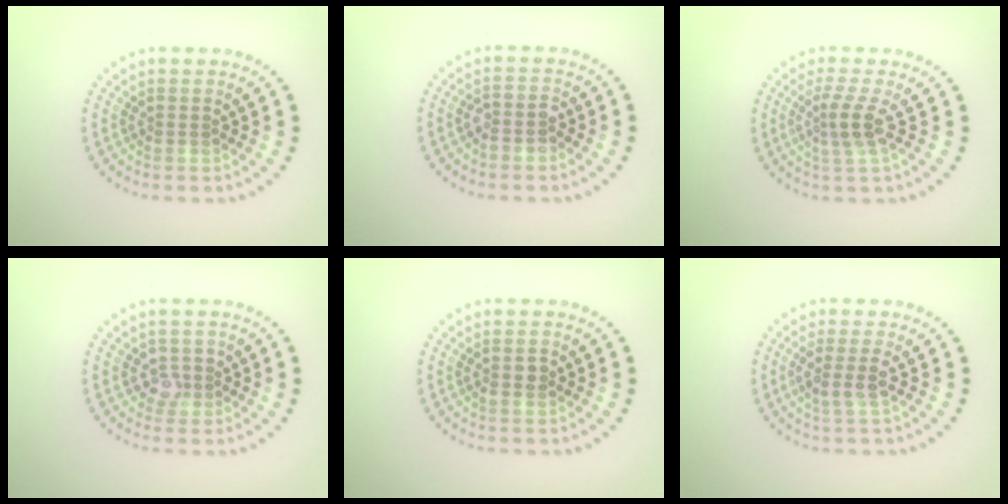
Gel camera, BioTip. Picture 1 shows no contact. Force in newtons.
{"total": 1.7, "press": 1.5, "slide": 0.9}
{"total": 2.5, "press": 1.9, "slide": 1.7}
{"total": 1.6, "press": 1.3, "slide": 0.8}
{"total": 1.1, "press": 1.0, "slide": 0.4}
{"total": 2.1, "press": 1.7, "slide": 1.1}